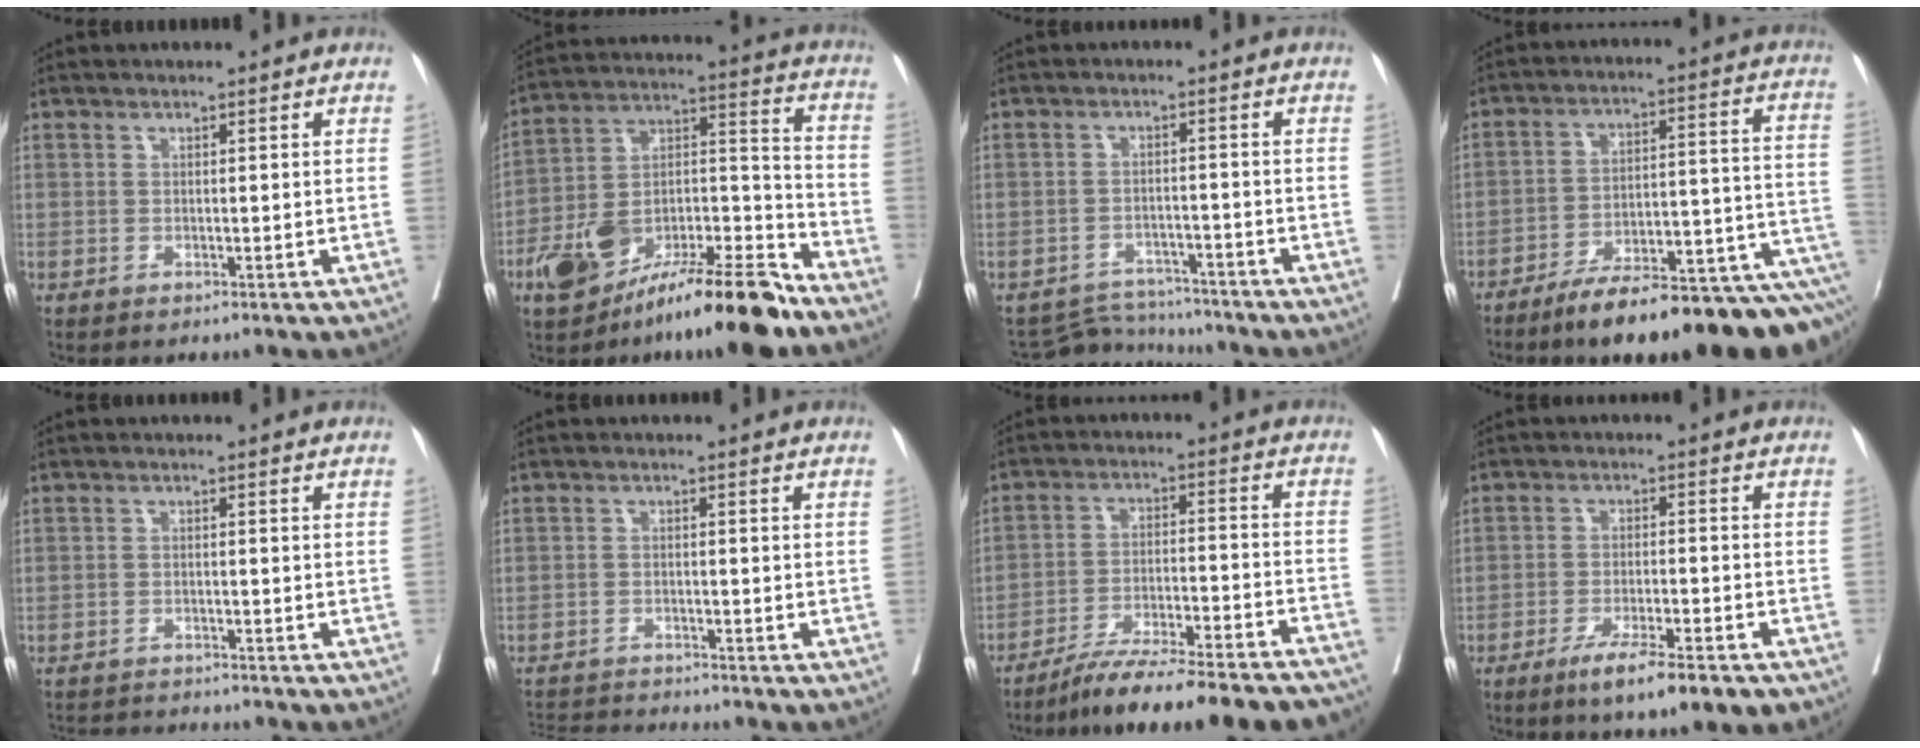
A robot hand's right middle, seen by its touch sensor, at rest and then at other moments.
{"total": 21.4, "force": [-15.0, 4.7, 14.6], "torque": [-0.218, 0.023, -0.252]}
{"total": 5.4, "force": [-5.2, 0.6, -1.3], "torque": [0.021, 0.006, -0.084]}
{"total": 20.0, "force": [-15.1, 3.6, 12.5], "torque": [-0.102, 0.042, -0.221]}
{"total": 8.4, "force": [-8.2, 0.5, 2.0], "torque": [-0.027, -0.002, -0.119]}
{"total": 7.7, "force": [-7.6, -0.3, 1.4], "torque": [-0.019, -0.005, -0.124]}
{"total": 20.8, "force": [-18.7, 1.5, 9.1], "torque": [-0.108, -0.004, -0.269]}
{"total": 8.9, "force": [-6.1, 1.0, 6.4], "torque": [-0.094, -0.015, -0.091]}